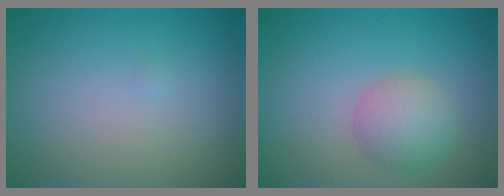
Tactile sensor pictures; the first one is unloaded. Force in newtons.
{"total": 3.4, "press": 3.4, "slide": 0.2}